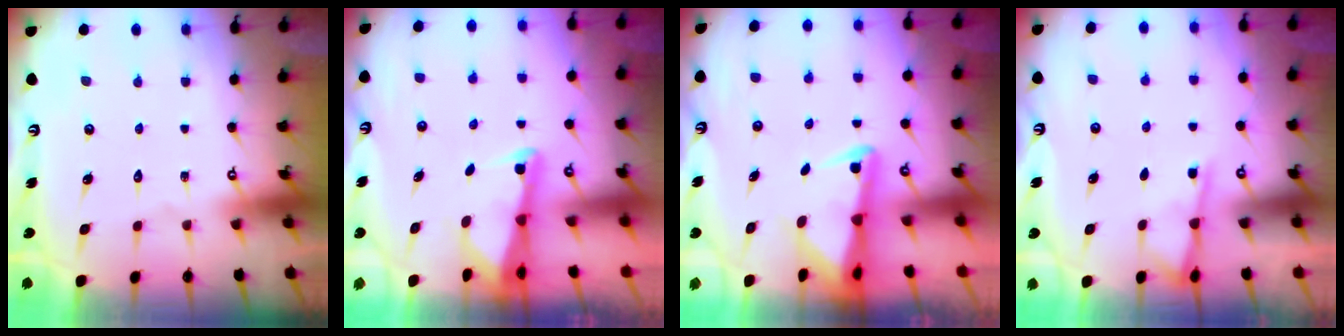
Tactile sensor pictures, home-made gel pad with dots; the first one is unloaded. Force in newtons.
{"total": 2.5, "press": 2.5, "slide": 0.2}
{"total": 2.8, "press": 2.8, "slide": 0.5}
{"total": 3.9, "press": 3.8, "slide": 0.6}